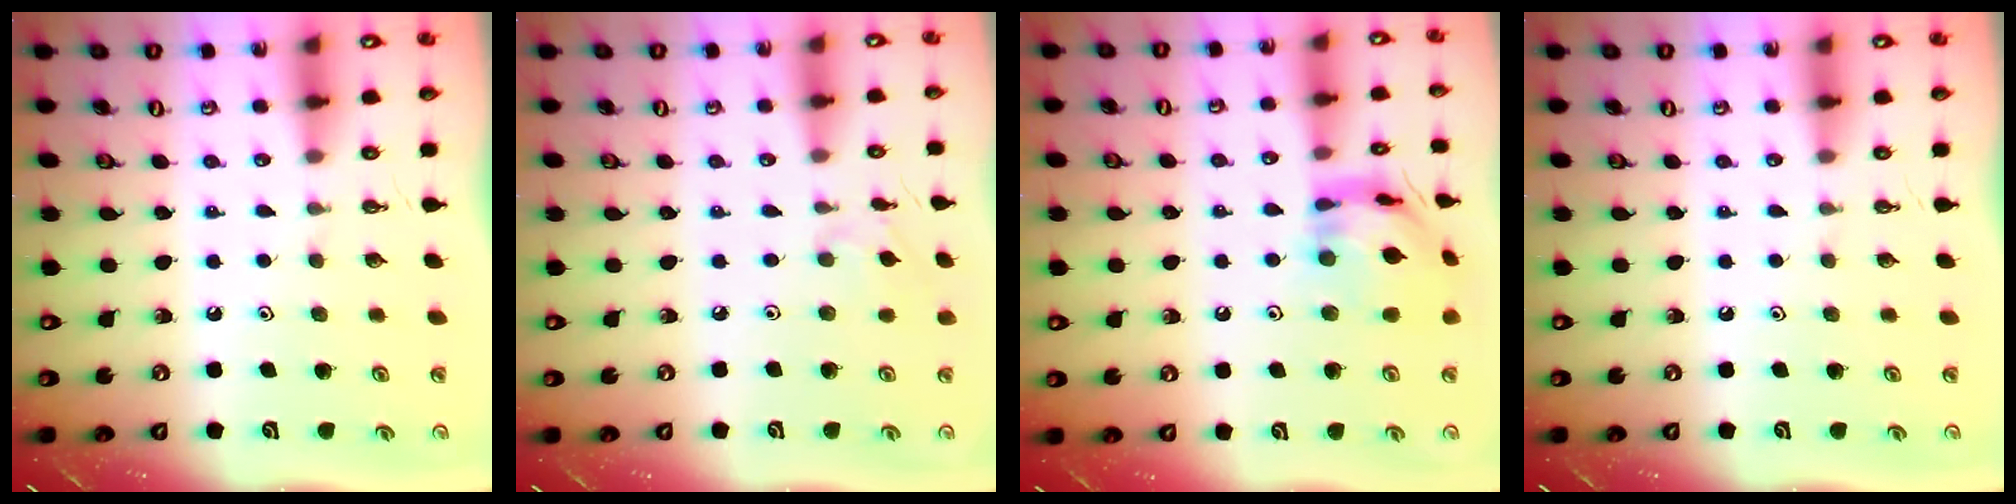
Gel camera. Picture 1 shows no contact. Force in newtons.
{"total": 3.3, "press": 3.3, "slide": 0.4}
{"total": 14.1, "press": 14.0, "slide": 1.4}
{"total": 0.0}